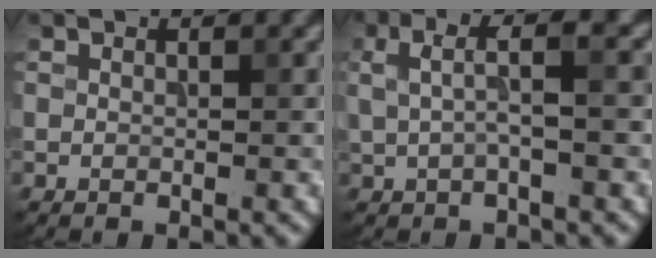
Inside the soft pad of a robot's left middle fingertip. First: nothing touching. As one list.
[{"total": 3.5, "force": [0.6, 0.8, 3.4], "torque": [-0.064, 0.012, 0.009]}]